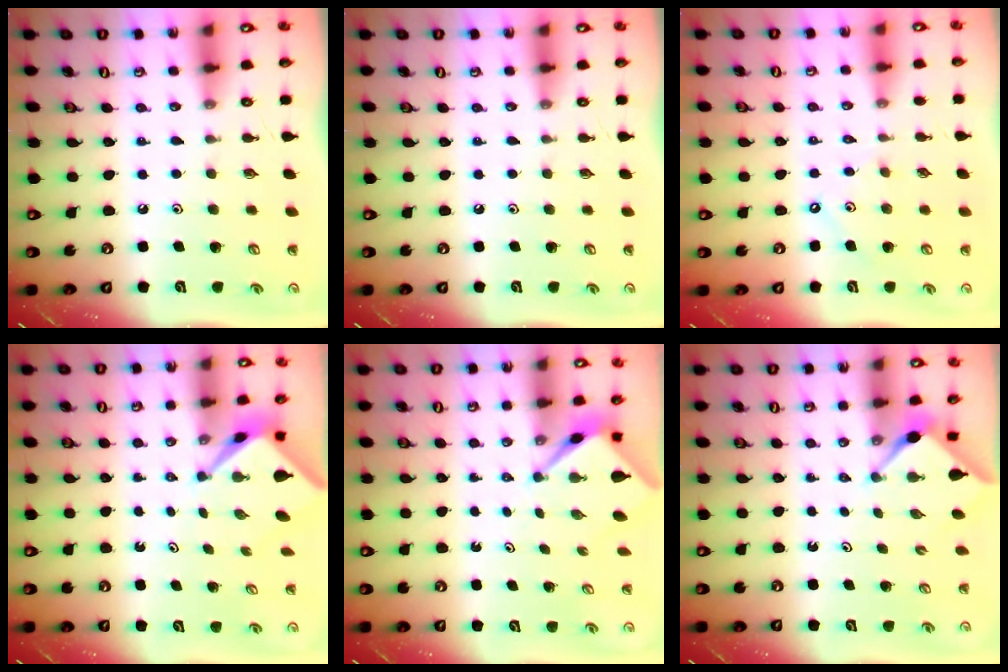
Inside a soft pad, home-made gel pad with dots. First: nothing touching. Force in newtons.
{"total": 0.0}
{"total": 4.9, "press": 4.9, "slide": 0.6}
{"total": 2.9, "press": 2.9, "slide": 0.1}
{"total": 2.5, "press": 2.5, "slide": 0.2}
{"total": 3.0, "press": 2.9, "slide": 0.3}